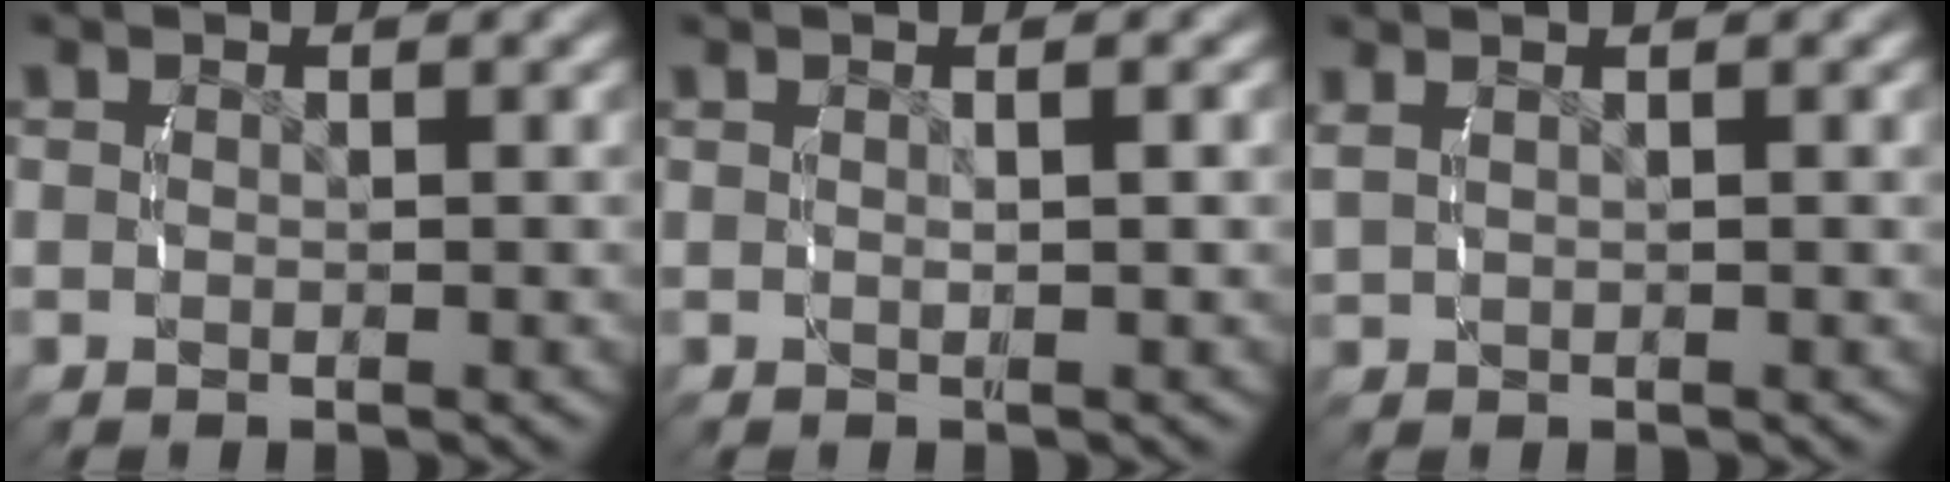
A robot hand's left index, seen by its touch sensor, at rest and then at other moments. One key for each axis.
{"total": 1.0, "fx": 0.5, "fy": 0.0, "fz": 0.9, "tx": -0.009, "ty": 0.007, "tz": 0.009}
{"total": 1.8, "fx": 1.1, "fy": 0.7, "fz": 1.3, "tx": -0.024, "ty": 0.018, "tz": 0.019}